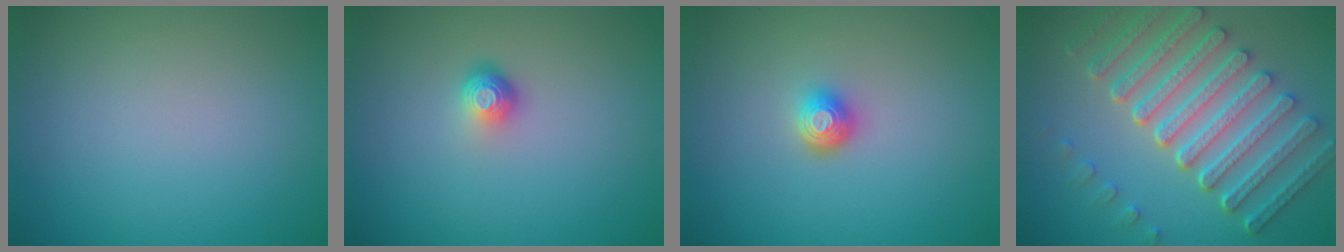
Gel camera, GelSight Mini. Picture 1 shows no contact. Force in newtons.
{"total": 1.8, "press": 1.2, "slide": 1.3}
{"total": 1.8, "press": 1.3, "slide": 1.2}
{"total": 8.3, "press": 6.3, "slide": 5.4}